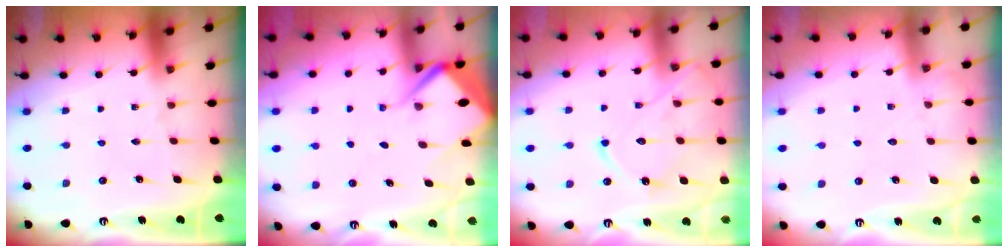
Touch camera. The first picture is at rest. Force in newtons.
{"total": 7.4, "press": 7.3, "slide": 0.7}
{"total": 13.8, "press": 13.8, "slide": 1.2}
{"total": 3.8, "press": 3.8, "slide": 0.5}